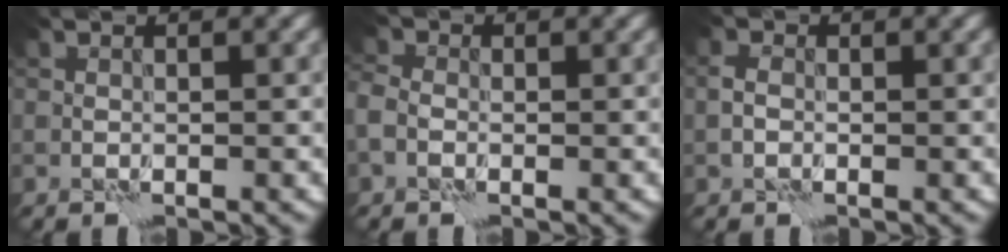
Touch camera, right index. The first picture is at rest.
{"total": 2.7, "force": [-0.4, 2.2, 1.5], "torque": [-0.032, 0.007, -0.018]}
{"total": 1.2, "force": [-0.3, 0.9, 0.7], "torque": [-0.013, 0.006, -0.011]}